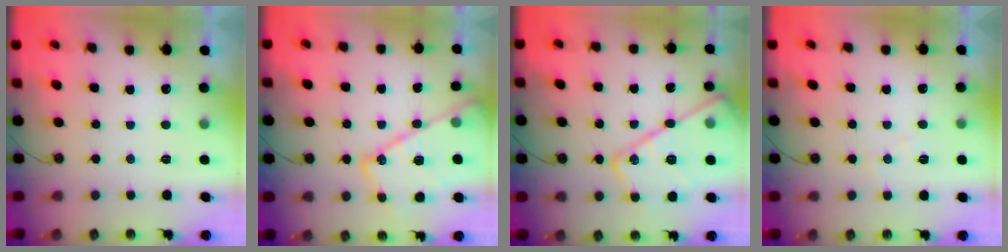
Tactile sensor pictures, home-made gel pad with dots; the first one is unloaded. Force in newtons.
{"total": 18.1, "press": 18.1, "slide": 1.0}
{"total": 20.2, "press": 20.2, "slide": 1.6}
{"total": 6.6, "press": 6.5, "slide": 0.9}